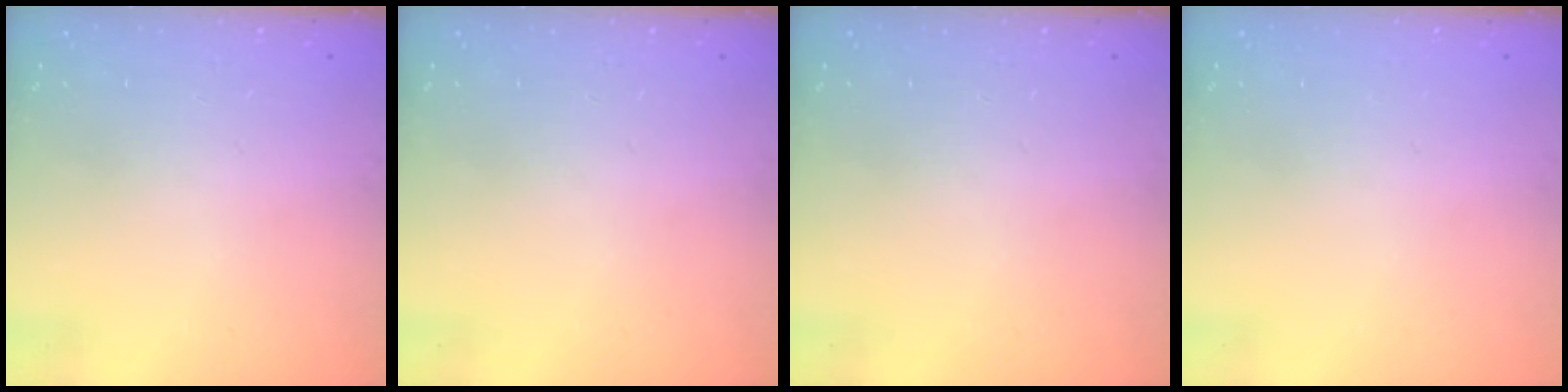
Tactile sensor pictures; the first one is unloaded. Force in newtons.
{"total": 0.0}
{"total": 0.0}
{"total": 0.0}